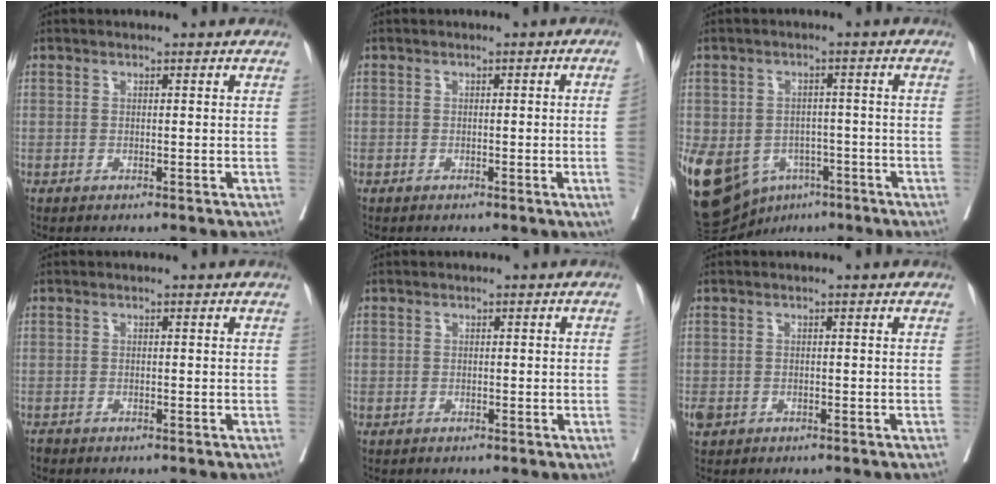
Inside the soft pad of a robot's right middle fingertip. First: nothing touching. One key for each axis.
{"total": 2.7, "fx": -0.5, "fy": -0.9, "fz": 2.6, "tx": -0.031, "ty": -0.003, "tz": -0.005}
{"total": 19.0, "fx": -8.1, "fy": 14.2, "fz": 9.7, "tx": -0.252, "ty": -0.003, "tz": -0.110}
{"total": 0.0}
{"total": 0.9, "fx": 0.1, "fy": 0.2, "fz": 0.9, "tx": -0.017, "ty": 0.004, "tz": 0.006}
{"total": 1.7, "fx": -0.8, "fy": 1.3, "fz": 0.8, "tx": -0.019, "ty": 0.000, "tz": -0.009}